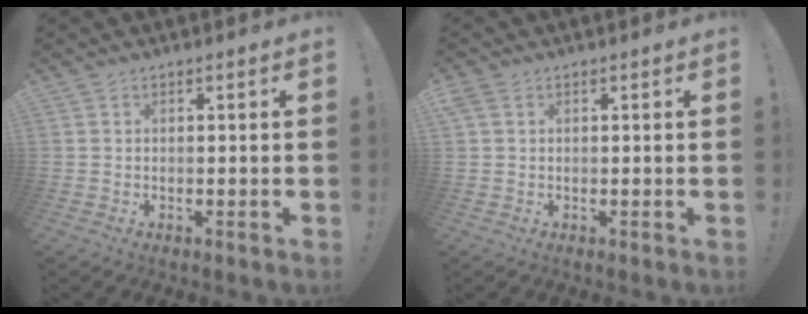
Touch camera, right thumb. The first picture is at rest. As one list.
[{"total": 1.8, "force": [0.7, 1.3, 1.0], "torque": [-0.020, 0.004, 0.014]}]